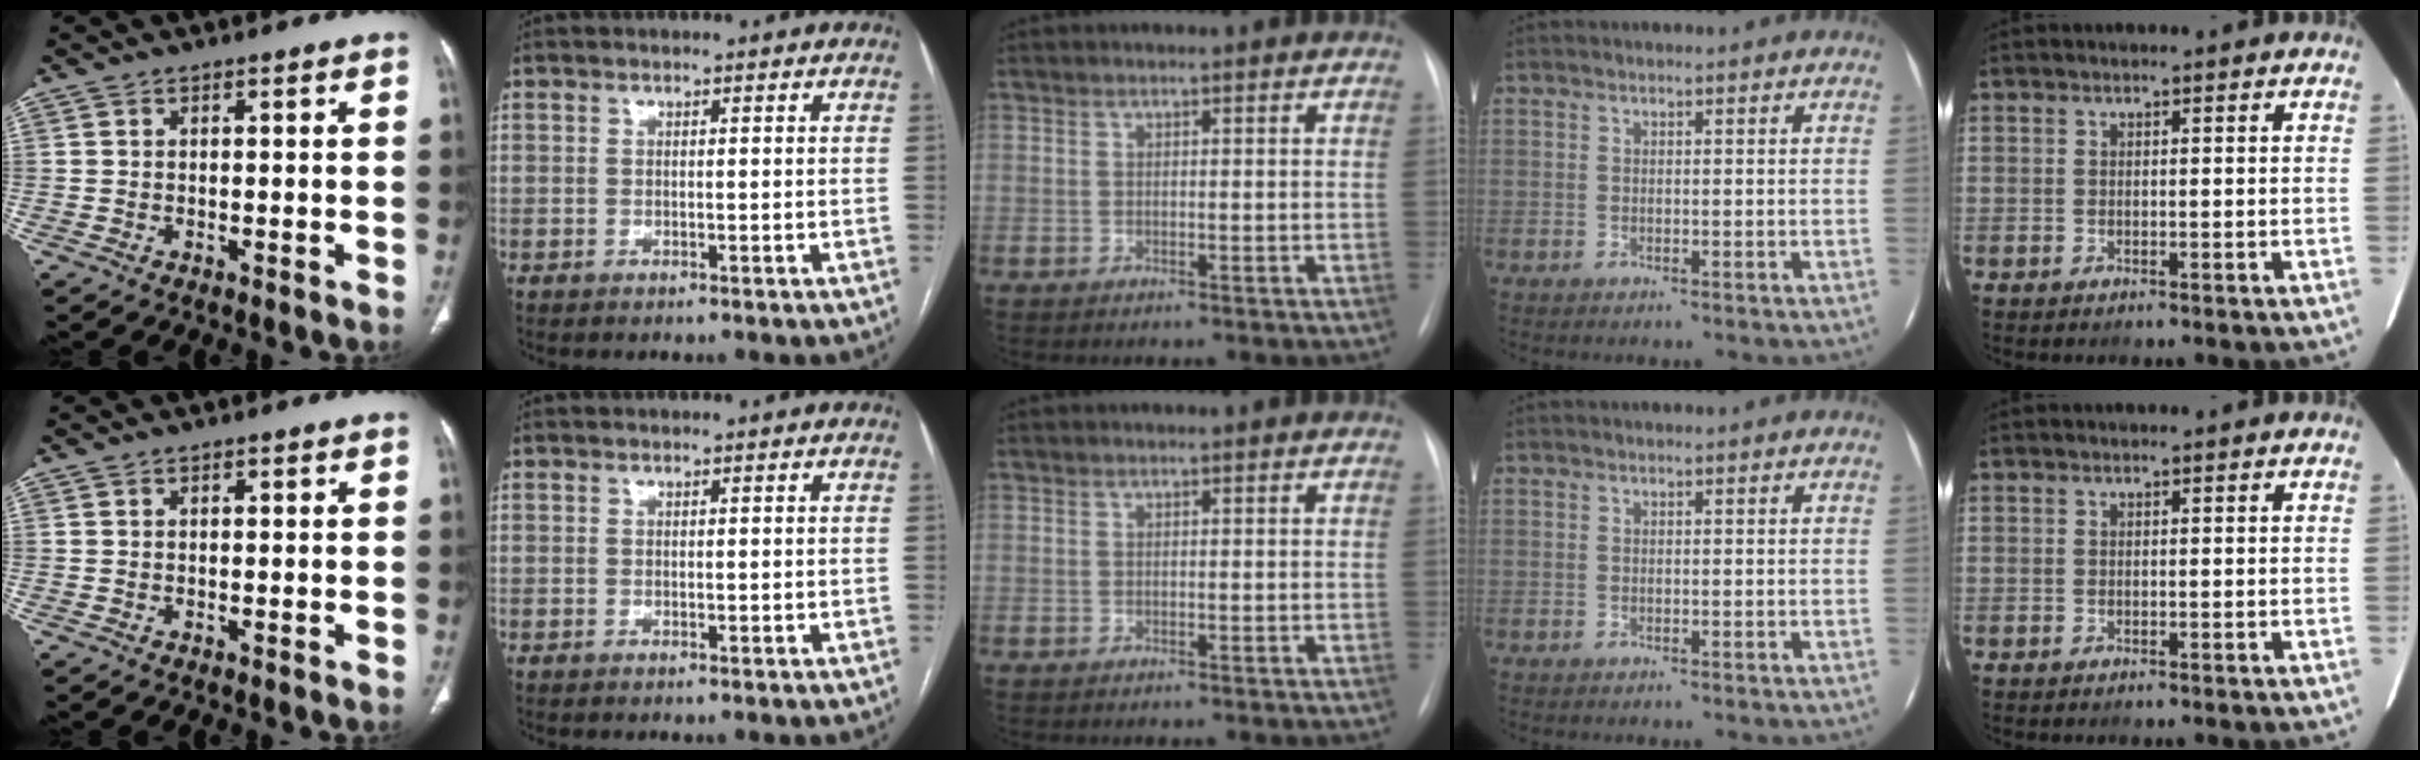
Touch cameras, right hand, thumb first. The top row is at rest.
{"thumb": {"total": 0.7, "force": [0.3, 0.3, 0.5], "torque": [-0.006, -0.002, 0.004]}, "index": {"total": 0.8, "force": [0.1, 0.3, 0.7], "torque": [-0.012, -0.003, 0.004]}}